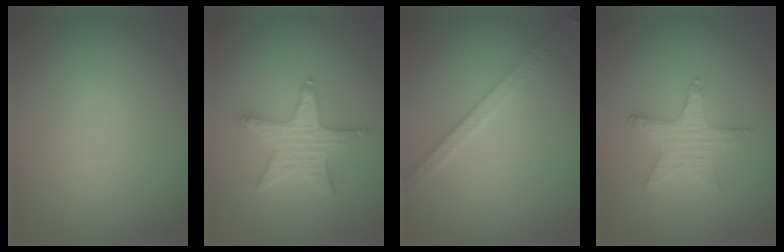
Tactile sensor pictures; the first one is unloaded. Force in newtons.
{"total": 3.8, "press": 3.7, "slide": 0.7}
{"total": 2.5, "press": 2.4, "slide": 0.4}
{"total": 2.8, "press": 2.7, "slide": 0.7}